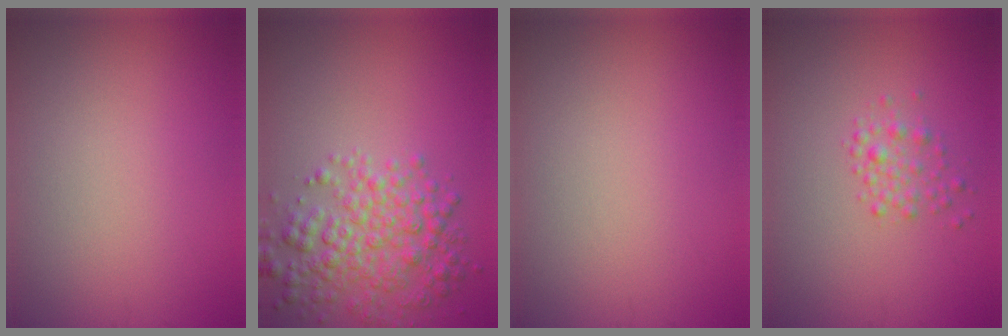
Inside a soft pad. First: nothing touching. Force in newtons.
{"total": 4.9, "press": 4.9, "slide": 0.1}
{"total": 0.0}
{"total": 1.7, "press": 1.7, "slide": 0.1}